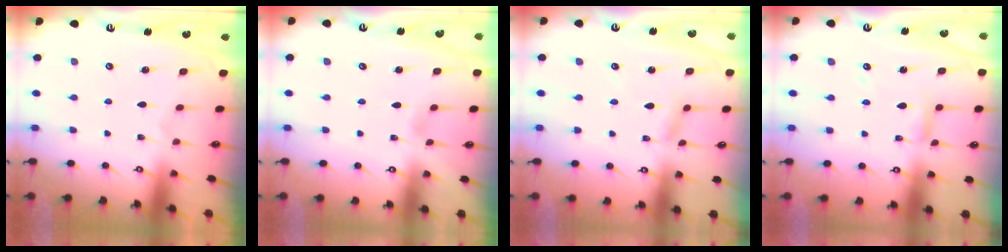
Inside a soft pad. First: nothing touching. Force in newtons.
{"total": 2.1, "press": 2.1, "slide": 0.3}
{"total": 2.9, "press": 2.9, "slide": 0.3}
{"total": 5.9, "press": 5.9, "slide": 0.5}